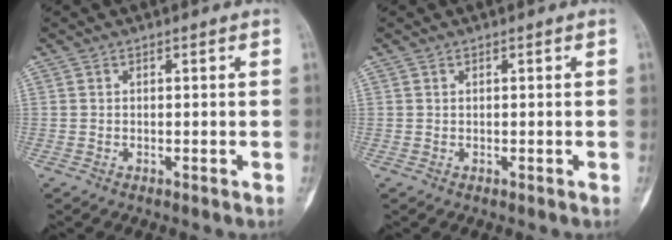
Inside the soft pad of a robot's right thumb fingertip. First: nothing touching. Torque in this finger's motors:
{"motor_torque": [-0.07, 0.41, 0.17, -0.29, 0.05]}